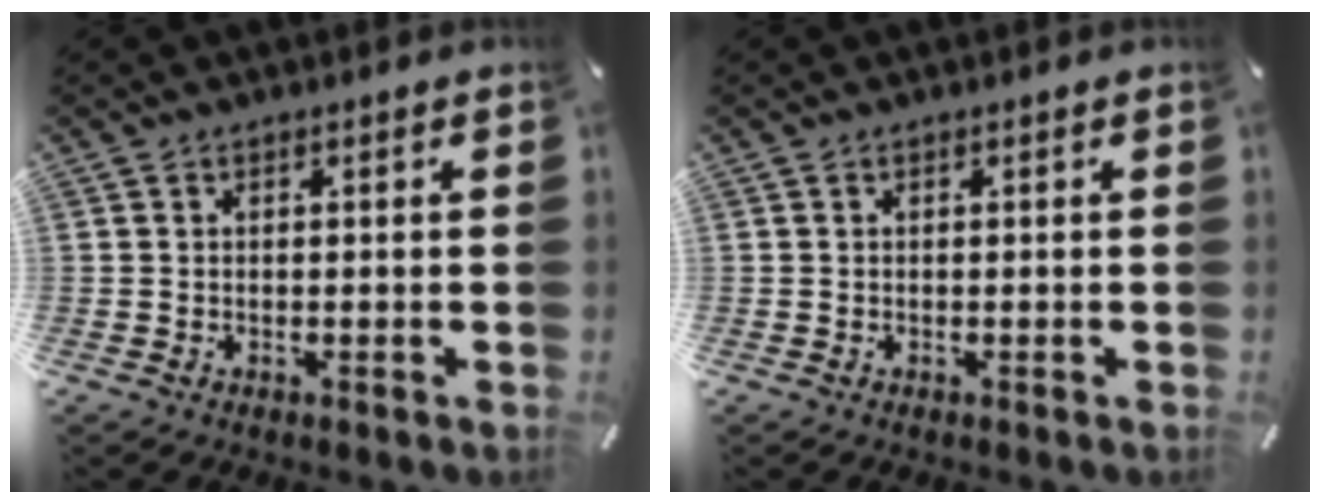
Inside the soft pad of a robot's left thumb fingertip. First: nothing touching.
{"total": 0.0}